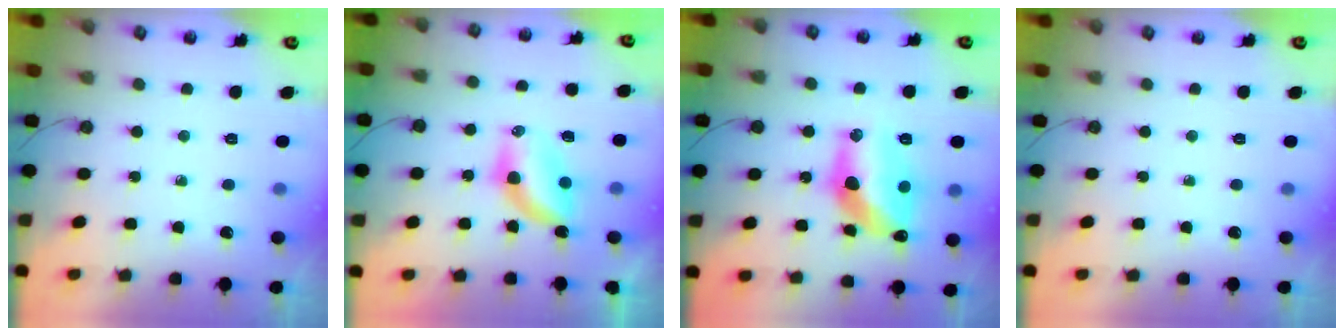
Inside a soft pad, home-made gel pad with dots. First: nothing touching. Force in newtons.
{"total": 7.7, "press": 7.1, "slide": 3.0}
{"total": 16.4, "press": 15.7, "slide": 4.6}
{"total": 0.0}